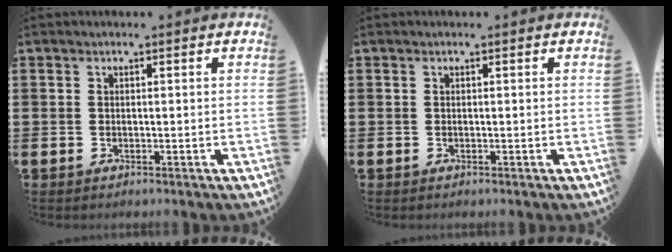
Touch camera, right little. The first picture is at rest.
{"total": 0.0}